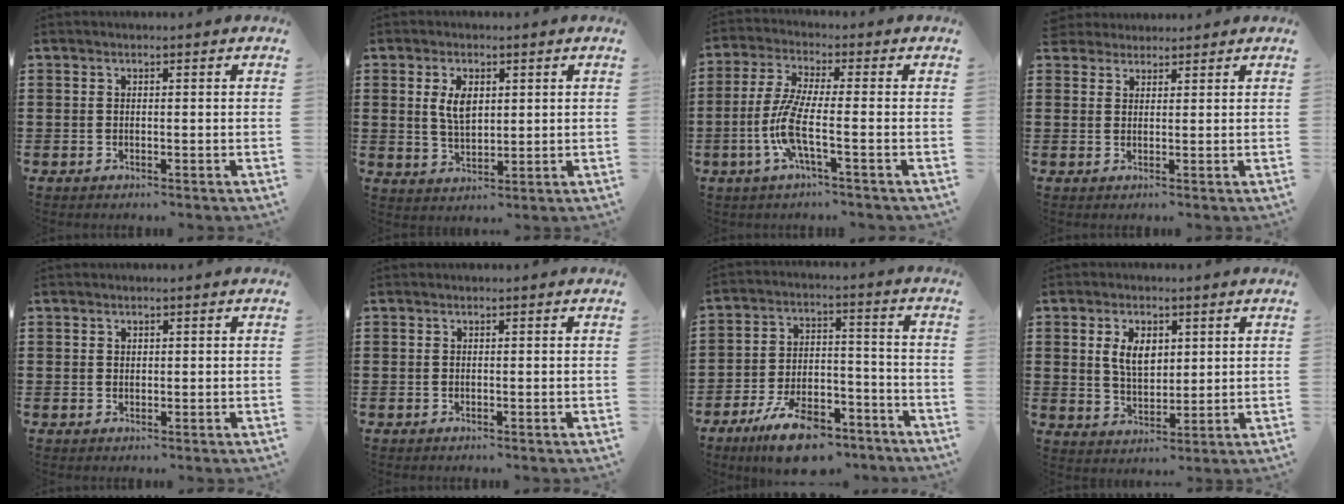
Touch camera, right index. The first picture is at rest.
{"total": 4.7, "force": [1.3, 2.6, 3.8], "torque": [-0.073, 0.006, 0.020]}
{"total": 7.6, "force": [-2.4, 1.5, 7.0], "torque": [-0.168, -0.016, -0.055]}
{"total": 2.1, "force": [1.9, 0.9, -0.5], "torque": [0.003, 0.007, 0.038]}
{"total": 0.8, "force": [0.4, 0.6, 0.2], "torque": [-0.006, 0.003, 0.008]}
{"total": 0.0}
{"total": 10.3, "force": [-7.6, 3.7, 5.9], "torque": [-0.111, 0.031, -0.139]}
{"total": 5.5, "force": [1.6, 3.3, 4.0], "torque": [-0.082, 0.010, 0.026]}